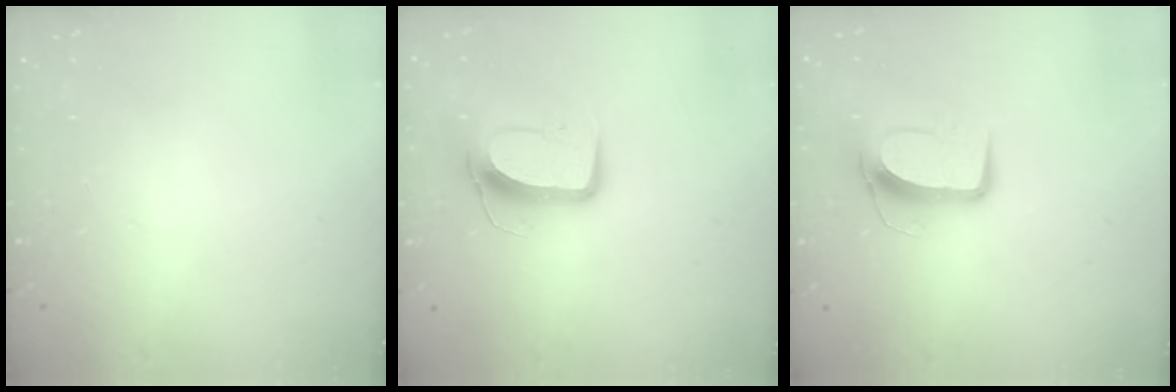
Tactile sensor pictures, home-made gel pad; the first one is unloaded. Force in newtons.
{"total": 12.1, "press": 12.1, "slide": 1.0}
{"total": 9.8, "press": 9.7, "slide": 0.7}